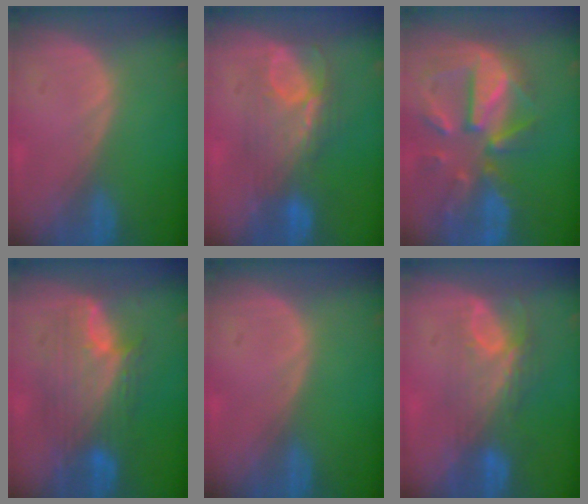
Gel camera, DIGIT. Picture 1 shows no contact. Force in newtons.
{"total": 7.7, "press": 7.4, "slide": 2.2}
{"total": 11.9, "press": 10.4, "slide": 5.8}
{"total": 8.7, "press": 8.7, "slide": 0.3}
{"total": 0.0}
{"total": 7.8, "press": 6.8, "slide": 3.8}